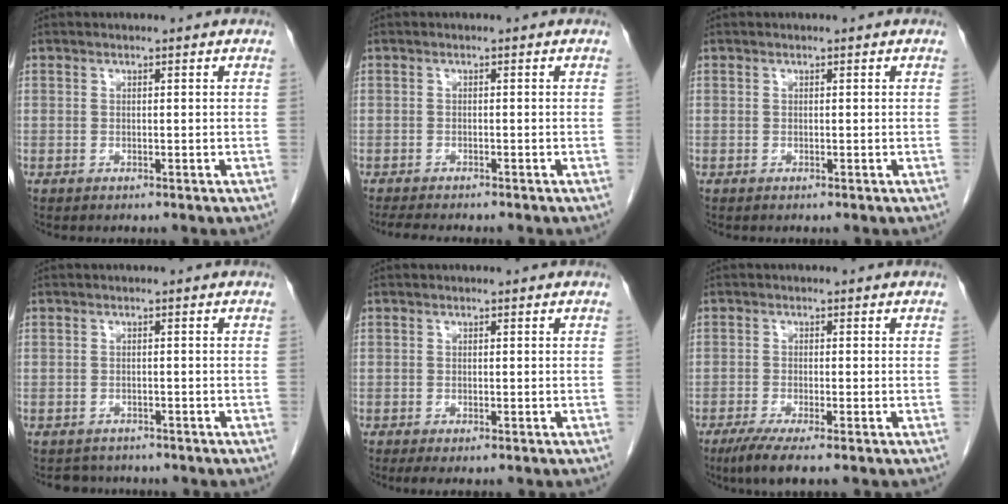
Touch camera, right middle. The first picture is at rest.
{"total": 4.9, "force": [-4.3, 0.7, 2.4], "torque": [-0.034, -0.011, -0.063]}
{"total": 0.0}
{"total": 2.6, "force": [-2.3, 1.2, -0.3], "torque": [-0.001, -0.001, -0.035]}
{"total": 1.6, "force": [-1.0, 0.4, 1.2], "torque": [-0.017, -0.006, -0.013]}
{"total": 4.6, "force": [-3.1, 0.0, 3.4], "torque": [-0.063, -0.015, -0.058]}